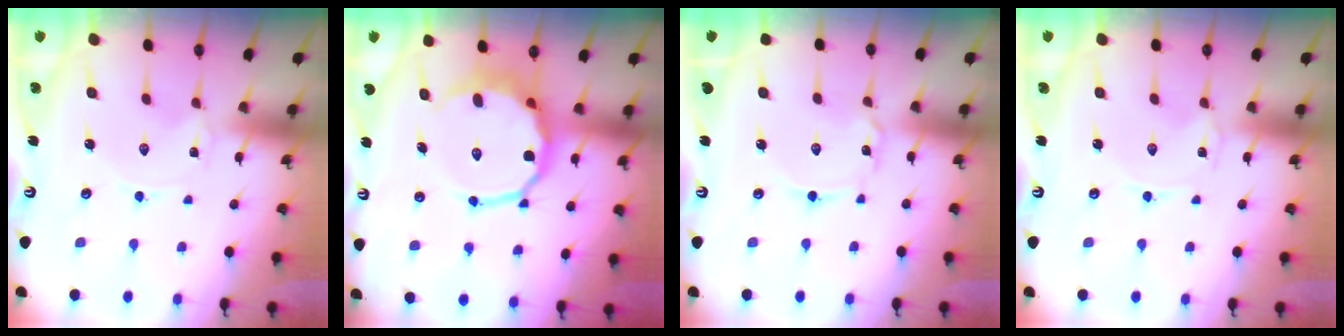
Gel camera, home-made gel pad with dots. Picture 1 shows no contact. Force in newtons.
{"total": 12.1, "press": 11.6, "slide": 3.4}
{"total": 2.4, "press": 2.4, "slide": 0.1}
{"total": 0.0}